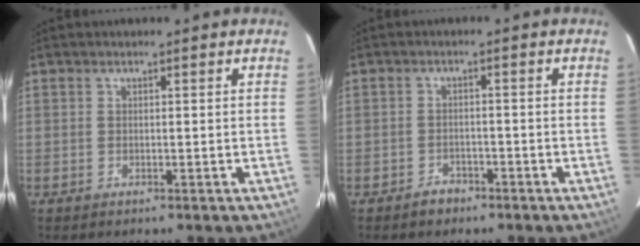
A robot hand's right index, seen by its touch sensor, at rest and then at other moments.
{"total": 2.4, "force": [-1.8, 1.5, 0.5], "torque": [-0.009, 0.005, -0.026]}